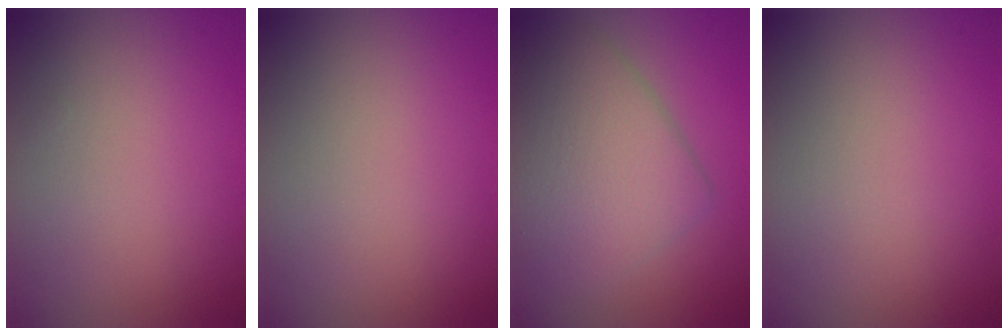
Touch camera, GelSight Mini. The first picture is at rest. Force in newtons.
{"total": 0.0}
{"total": 6.9, "press": 6.9, "slide": 0.3}
{"total": 0.0}